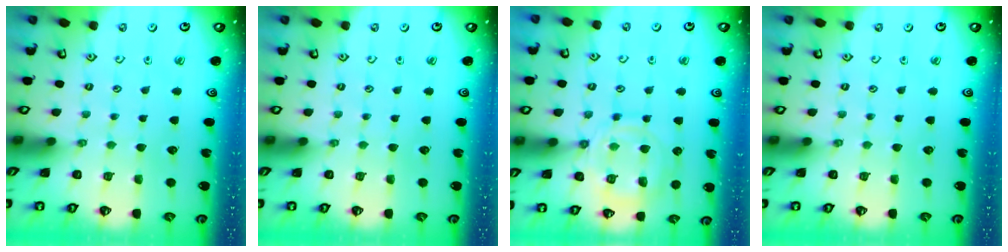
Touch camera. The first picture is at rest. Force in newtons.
{"total": 0.0}
{"total": 13.0, "press": 13.0, "slide": 1.3}
{"total": 0.0}